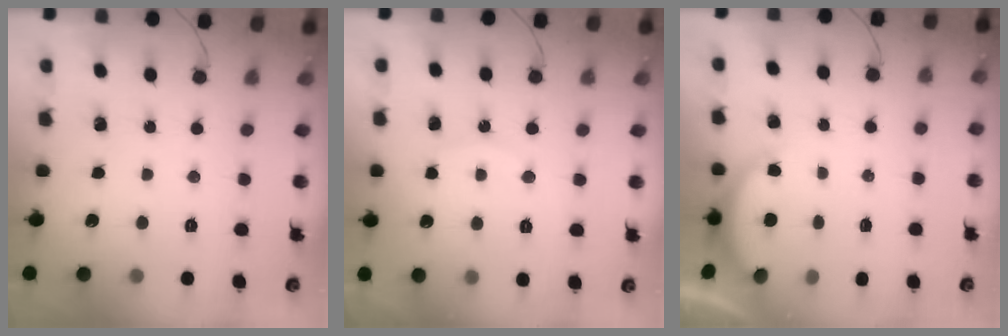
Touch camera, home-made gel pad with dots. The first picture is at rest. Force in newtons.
{"total": 6.8, "press": 6.8, "slide": 0.3}
{"total": 1.3, "press": 1.2, "slide": 0.5}